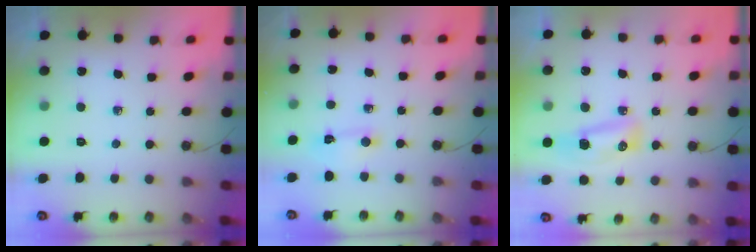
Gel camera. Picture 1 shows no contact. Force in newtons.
{"total": 2.7, "press": 2.7, "slide": 0.3}
{"total": 7.8, "press": 7.8, "slide": 1.0}